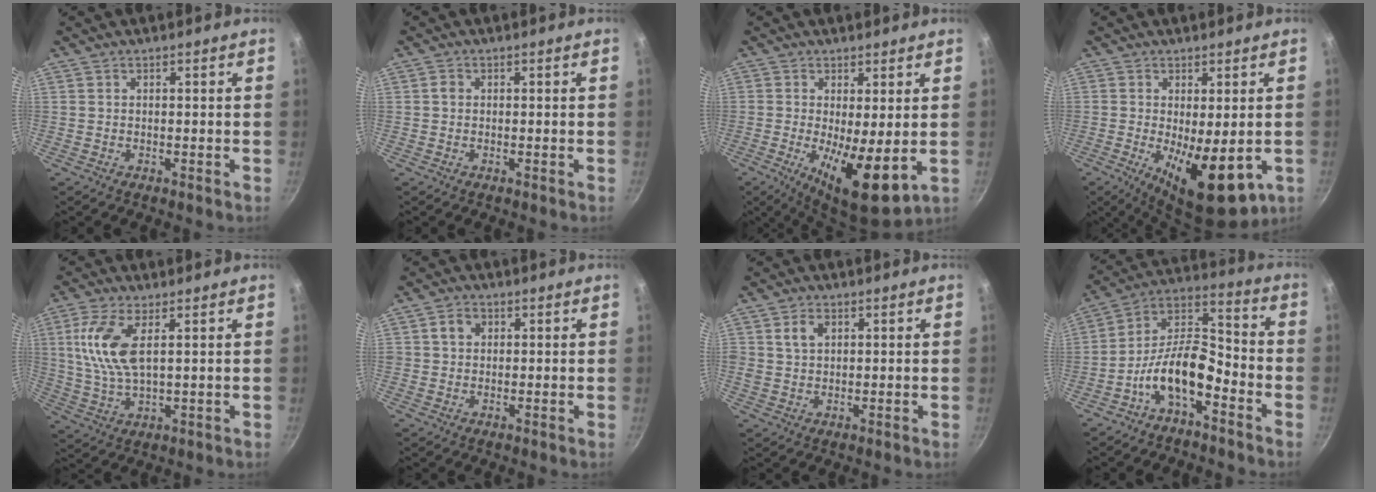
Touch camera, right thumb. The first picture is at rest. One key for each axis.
{"total": 1.0, "fx": 0.0, "fy": 0.9, "fz": 0.5, "tx": -0.008, "ty": 0.006, "tz": -0.001}
{"total": 10.6, "fx": -0.8, "fy": 3.2, "fz": 10.1, "tx": -0.159, "ty": -0.020, "tz": -0.006}
{"total": 12.4, "fx": -2.5, "fy": 4.7, "fz": 11.2, "tx": -0.157, "ty": -0.012, "tz": -0.022}
{"total": 10.4, "fx": 2.8, "fy": 4.4, "fz": 9.0, "tx": -0.189, "ty": -0.002, "tz": 0.060}
{"total": 3.2, "fx": 0.8, "fy": 2.7, "fz": 1.5, "tx": -0.009, "ty": 0.005, "tz": 0.010}
{"total": 3.9, "fx": 1.3, "fy": 2.8, "fz": 2.3, "tx": -0.029, "ty": 0.001, "tz": 0.025}
{"total": 12.9, "fx": -6.2, "fy": 6.0, "fz": 9.6, "tx": -0.155, "ty": 0.069, "tz": -0.127}